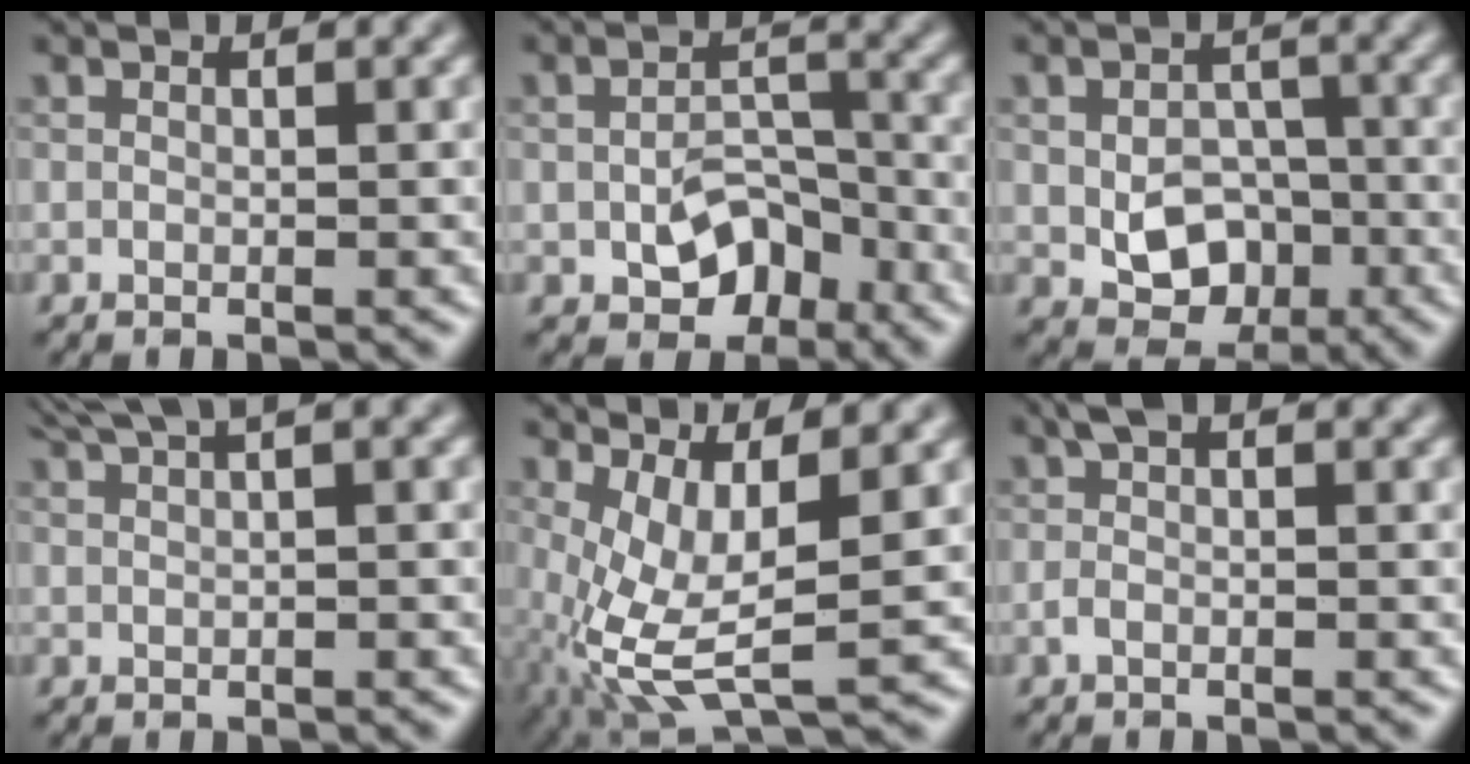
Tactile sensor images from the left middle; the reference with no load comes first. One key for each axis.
{"total": 5.1, "fx": -2.2, "fy": 3.3, "fz": 3.2, "tx": -0.048, "ty": -0.007, "tz": -0.030}
{"total": 5.2, "fx": -1.3, "fy": 3.9, "fz": 3.2, "tx": -0.041, "ty": -0.004, "tz": -0.019}
{"total": 4.8, "fx": 3.4, "fy": 1.1, "fz": 3.2, "tx": -0.054, "ty": 0.021, "tz": 0.046}
{"total": 7.2, "fx": -0.2, "fy": 2.7, "fz": 6.7, "tx": -0.151, "ty": -0.007, "tz": -0.001}
{"total": 1.5, "fx": 0.0, "fy": 0.7, "fz": 1.4, "tx": -0.031, "ty": 0.008, "tz": -0.006}